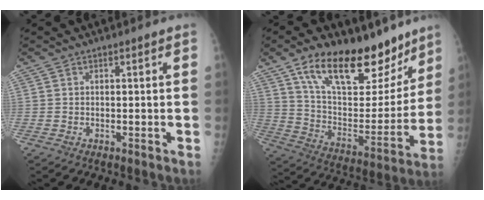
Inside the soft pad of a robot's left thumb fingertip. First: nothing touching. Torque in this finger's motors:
{"motor_torque": [0.73, 0.75, 1.50, -1.27, 0.17]}